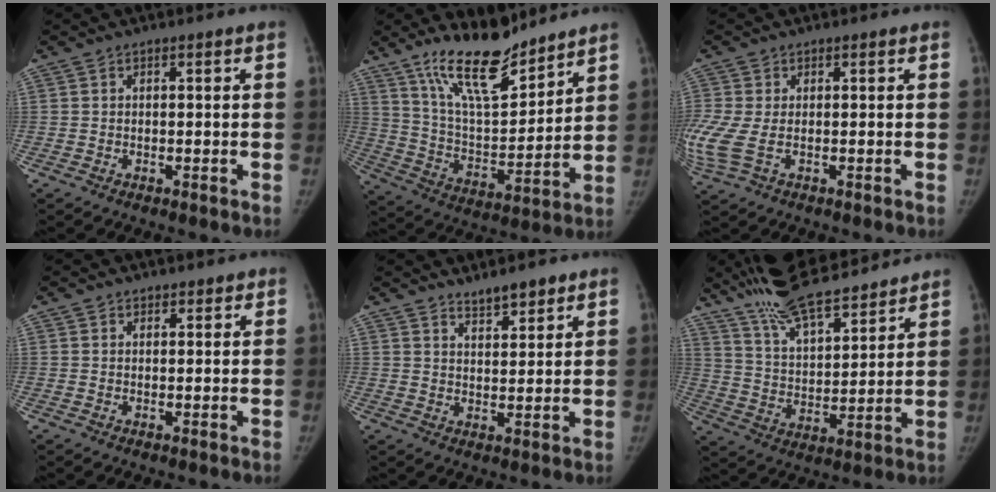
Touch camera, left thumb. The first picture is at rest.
{"total": 16.0, "force": [12.7, 4.7, 8.4], "torque": [-0.109, -0.085, 0.232]}
{"total": 6.7, "force": [-1.2, 3.4, 5.6], "torque": [-0.163, -0.002, -0.016]}
{"total": 1.4, "force": [1.2, 0.8, 0.0], "torque": [0.026, -0.006, 0.008]}
{"total": 4.7, "force": [4.0, 1.3, 2.0], "torque": [-0.015, -0.031, 0.064]}
{"total": 17.1, "force": [14.7, 4.1, 7.7], "torque": [-0.109, -0.060, 0.262]}